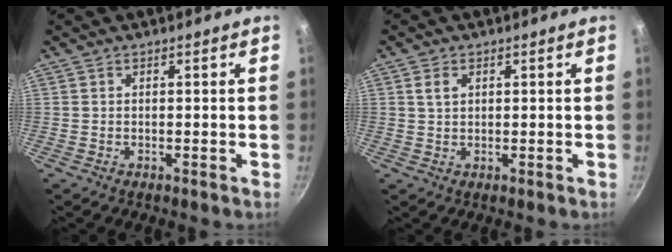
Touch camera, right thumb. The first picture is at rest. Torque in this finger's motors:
{"motor_torque": [-0.34, 0.39, -0.41, 0.58, 0.00]}